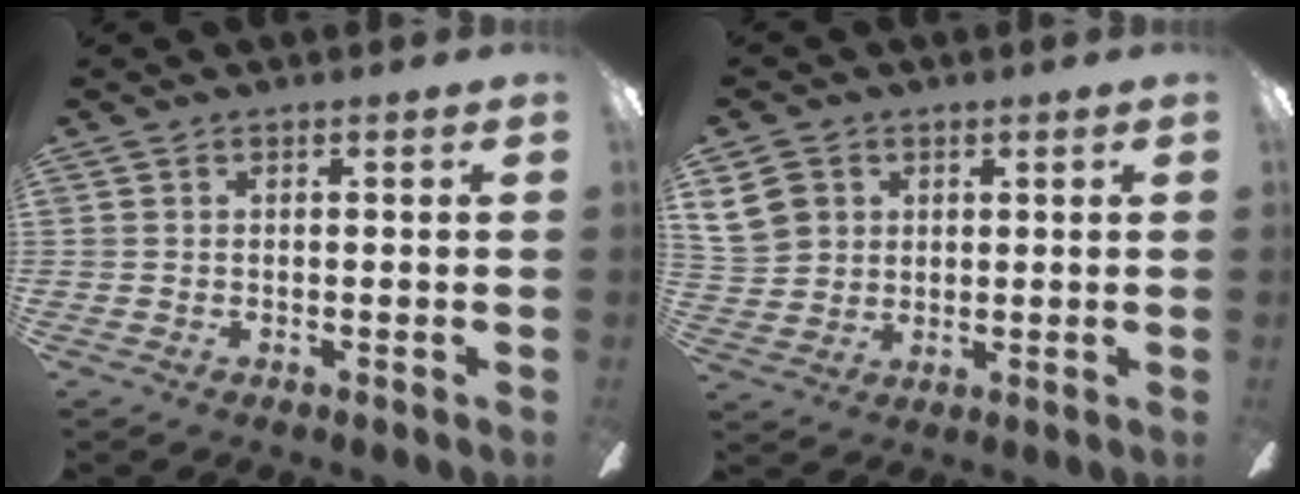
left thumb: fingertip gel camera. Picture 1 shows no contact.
{"total": 7.8, "force": [3.2, 6.6, 2.6], "torque": [-0.055, 0.009, 0.067]}